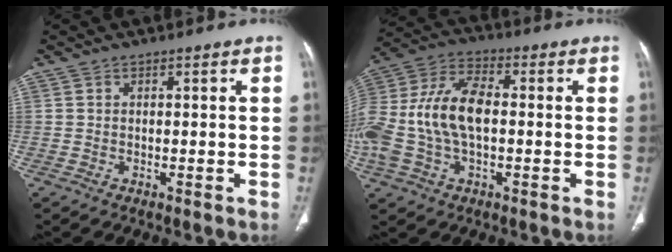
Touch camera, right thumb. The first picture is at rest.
{"total": 18.0, "force": [-0.8, 10.1, 14.9], "torque": [-0.341, 0.027, -0.017]}